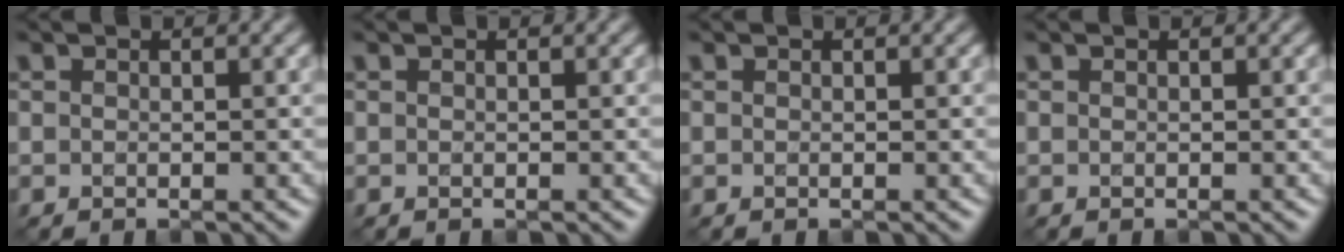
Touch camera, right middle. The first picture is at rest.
{"total": 0.0}
{"total": 0.0}
{"total": 0.0}